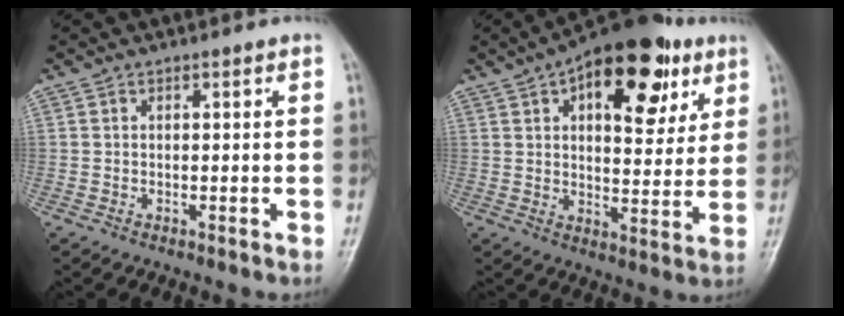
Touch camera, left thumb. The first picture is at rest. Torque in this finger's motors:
{"motor_torque": [0.60, 0.70, 1.54, -1.23, 0.10]}